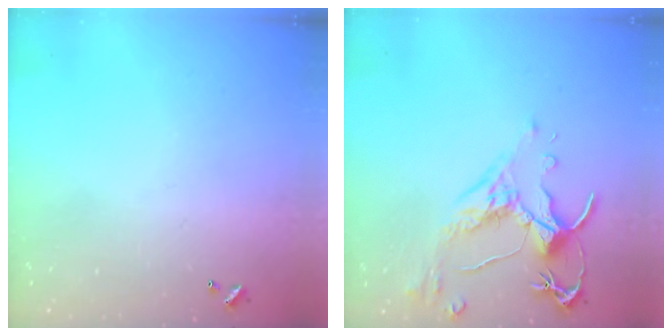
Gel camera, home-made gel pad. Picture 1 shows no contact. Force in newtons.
{"total": 2.4, "press": 2.0, "slide": 1.4}